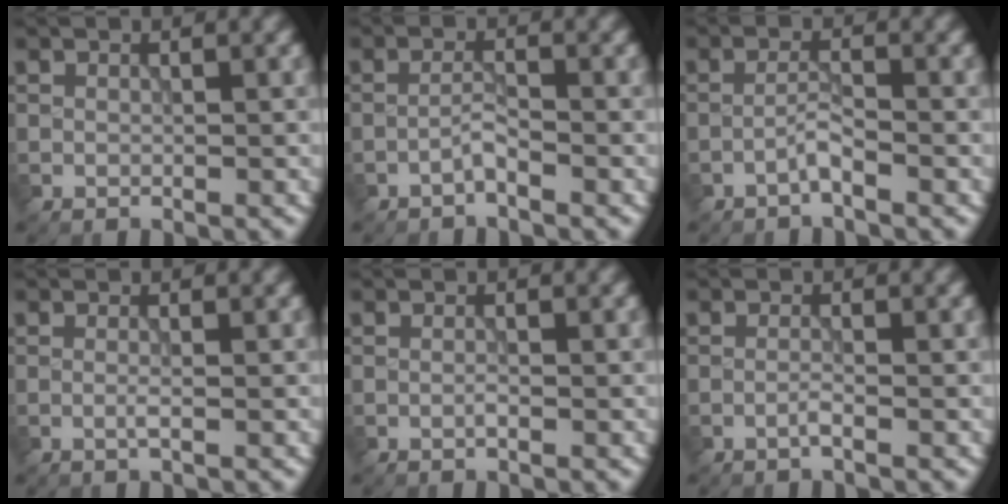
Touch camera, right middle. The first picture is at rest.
{"total": 1.3, "force": [-1.0, 0.0, 0.8], "torque": [-0.014, 0.007, -0.023]}
{"total": 1.5, "force": [-1.1, 0.0, 1.1], "torque": [-0.019, 0.008, -0.026]}
{"total": 0.9, "force": [-0.2, 0.1, 0.8], "torque": [-0.015, -0.002, -0.007]}
{"total": 0.5, "force": [-0.3, 0.0, 0.4], "torque": [-0.009, 0.000, -0.006]}
{"total": 0.9, "force": [-0.5, 0.1, 0.7], "torque": [-0.012, 0.005, -0.015]}